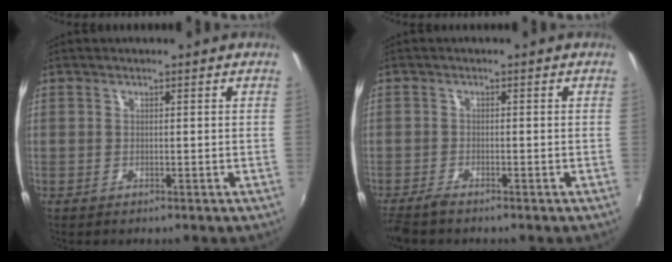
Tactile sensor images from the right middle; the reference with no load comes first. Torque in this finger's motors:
{"motor_torque": [0.10, -0.10, 0.02, 0.01]}